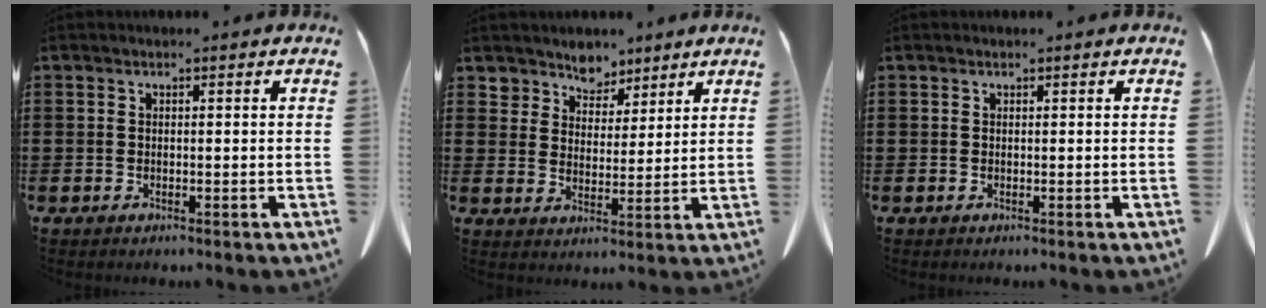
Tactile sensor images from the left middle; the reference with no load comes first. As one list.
[{"total": 5.3, "force": [4.6, 2.6, -0.2], "torque": [-0.027, -0.024, 0.085]}, {"total": 0.0}]